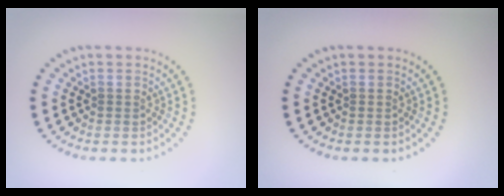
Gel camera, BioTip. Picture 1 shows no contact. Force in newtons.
{"total": 0.0}